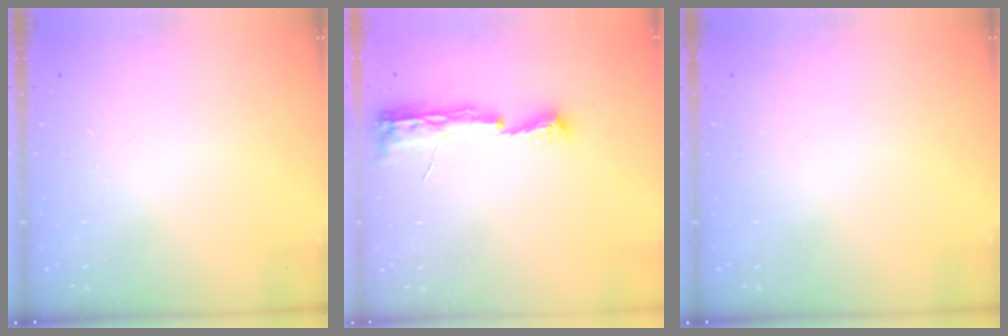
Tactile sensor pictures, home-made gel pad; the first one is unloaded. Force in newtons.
{"total": 8.5, "press": 8.5, "slide": 1.2}
{"total": 0.0}